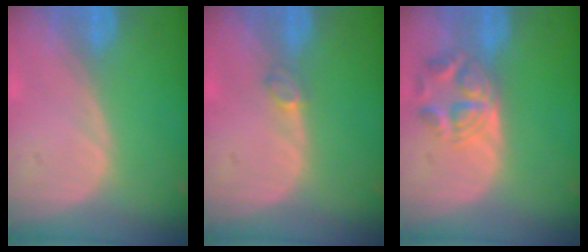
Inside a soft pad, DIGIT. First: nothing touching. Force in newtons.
{"total": 1.4, "press": 1.3, "slide": 0.3}
{"total": 5.7, "press": 5.1, "slide": 2.4}